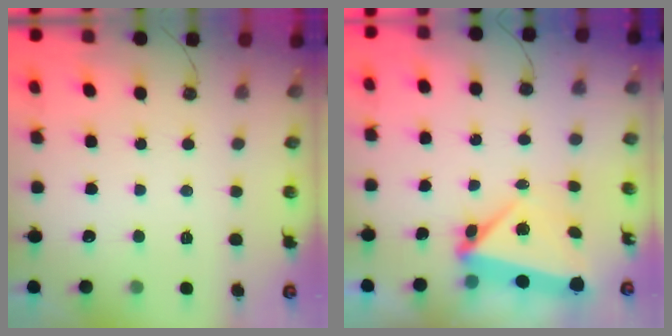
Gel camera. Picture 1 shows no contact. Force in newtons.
{"total": 6.0, "press": 5.6, "slide": 2.3}